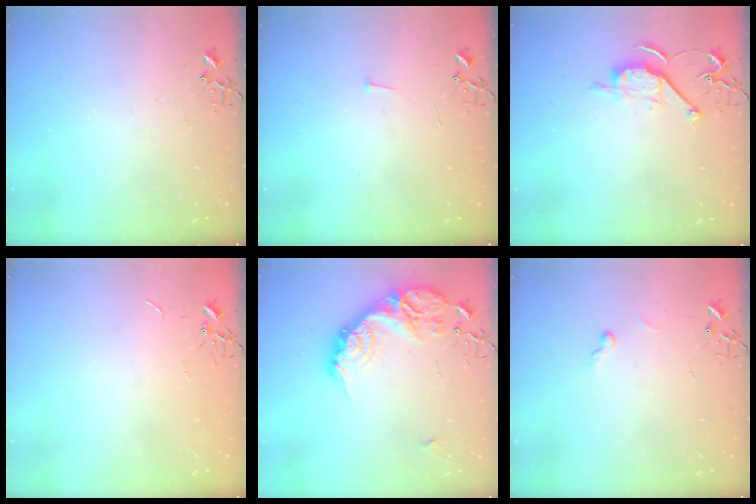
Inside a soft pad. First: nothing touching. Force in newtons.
{"total": 3.0, "press": 2.9, "slide": 0.3}
{"total": 9.1, "press": 9.1, "slide": 0.5}
{"total": 0.8, "press": 0.8, "slide": 0.2}
{"total": 19.4, "press": 19.4, "slide": 0.6}
{"total": 5.2, "press": 5.2, "slide": 0.5}